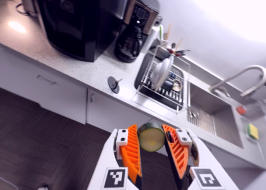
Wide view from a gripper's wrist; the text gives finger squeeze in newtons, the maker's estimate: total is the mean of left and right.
{"total": 9.5, "left": 9.5, "right": 9.4}